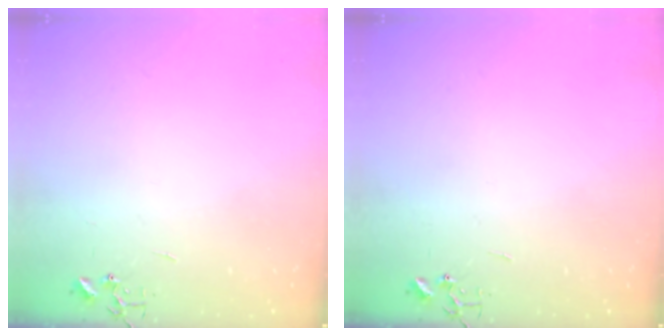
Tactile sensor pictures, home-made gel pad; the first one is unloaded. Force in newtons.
{"total": 0.0}